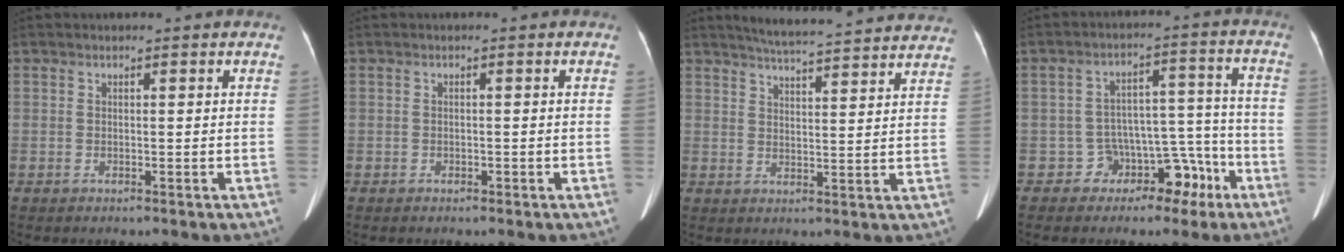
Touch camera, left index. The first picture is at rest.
{"total": 0.5, "force": [-0.4, 0.3, 0.1], "torque": [-0.005, 0.000, -0.008]}
{"total": 18.9, "force": [17.7, 1.3, 6.5], "torque": [-0.095, -0.003, 0.219]}
{"total": 7.4, "force": [-4.6, 5.2, 2.5], "torque": [-0.019, 0.047, -0.062]}